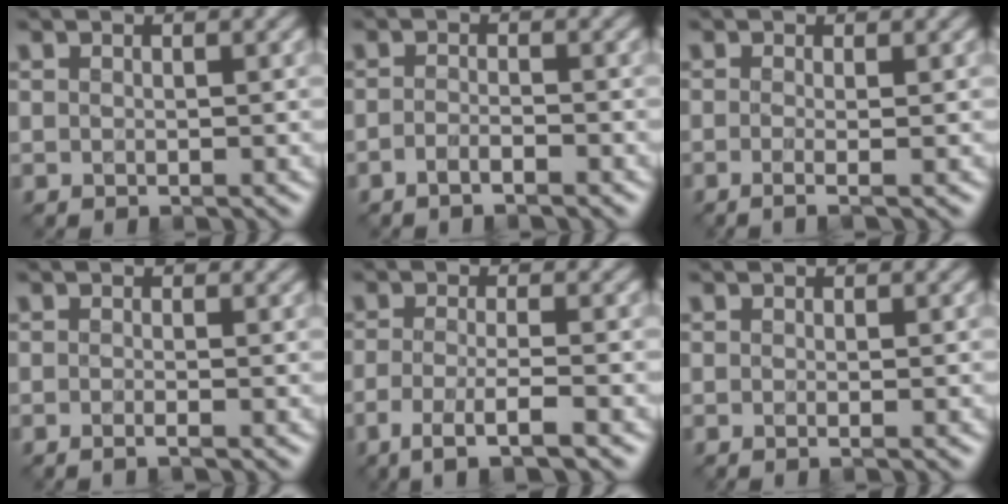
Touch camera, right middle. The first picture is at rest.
{"total": 1.5, "force": [-1.1, 0.3, 1.0], "torque": [-0.019, -0.002, -0.023]}
{"total": 2.3, "force": [-0.4, 0.9, 2.1], "torque": [-0.022, -0.006, -0.021]}
{"total": 1.1, "force": [-0.5, 0.3, 0.9], "torque": [-0.013, -0.006, -0.019]}
{"total": 4.2, "force": [-2.3, 0.8, 3.5], "torque": [-0.065, -0.007, -0.051]}
{"total": 1.1, "force": [-0.3, 0.4, 1.0], "torque": [-0.011, -0.009, -0.013]}